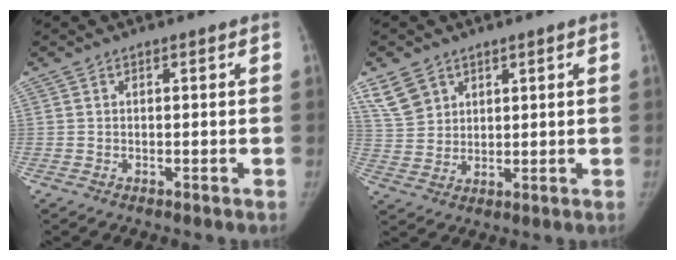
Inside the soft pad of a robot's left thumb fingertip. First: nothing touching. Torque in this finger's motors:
{"motor_torque": [2.49, 2.00, 1.20, -0.66, 0.08]}